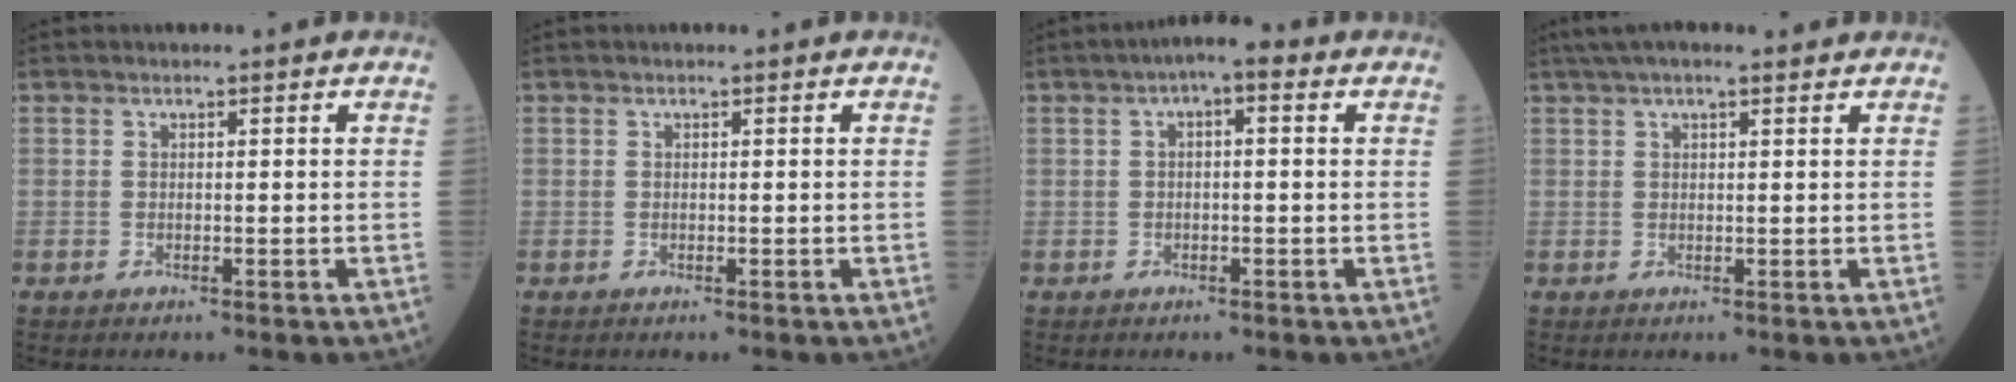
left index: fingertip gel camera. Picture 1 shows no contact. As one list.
[{"total": 0.0}, {"total": 3.9, "force": [0.9, 1.2, 3.6], "torque": [-0.057, 0.015, 0.006]}, {"total": 6.9, "force": [5.5, 1.1, 4.1], "torque": [-0.069, 0.038, 0.081]}]